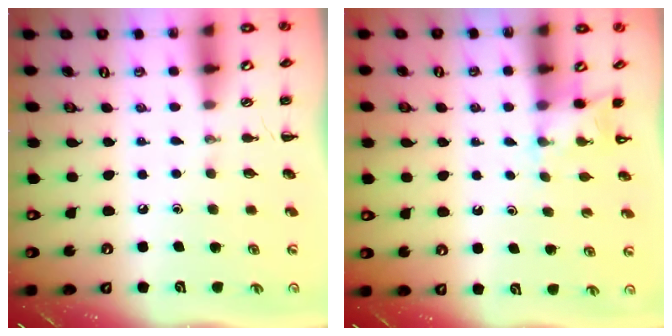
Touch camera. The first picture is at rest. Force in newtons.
{"total": 3.5, "press": 3.3, "slide": 1.1}